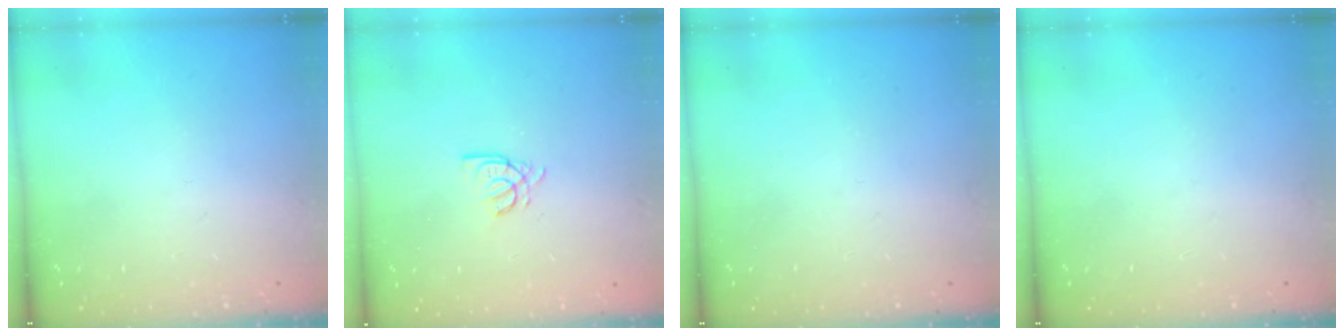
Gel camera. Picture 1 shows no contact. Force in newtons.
{"total": 5.0, "press": 5.0, "slide": 0.4}
{"total": 0.0}
{"total": 0.0}